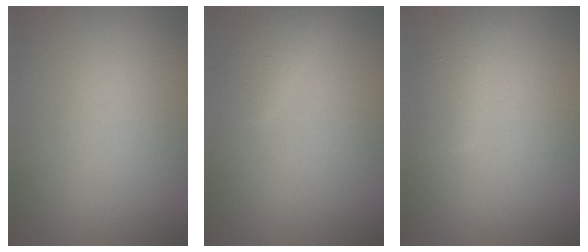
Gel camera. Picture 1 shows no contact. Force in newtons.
{"total": 1.4, "press": 1.4, "slide": 0.1}
{"total": 1.5, "press": 1.5, "slide": 0.1}